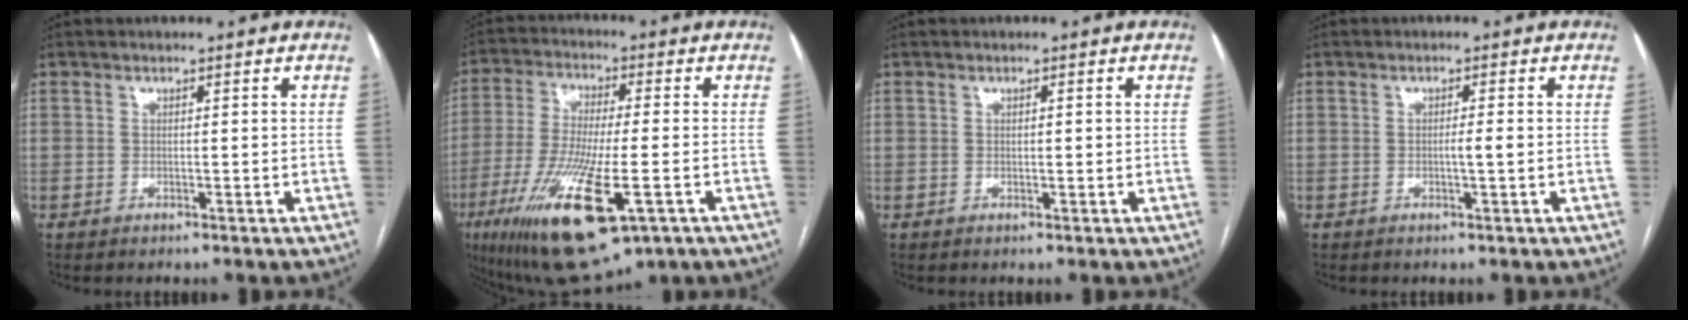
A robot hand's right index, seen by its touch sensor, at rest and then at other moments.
{"total": 18.8, "force": [-7.9, 4.2, 16.5], "torque": [-0.325, -0.042, -0.127]}
{"total": 0.9, "force": [0.1, 0.3, 0.9], "torque": [-0.015, 0.000, 0.002]}
{"total": 2.0, "force": [-0.4, -0.3, 1.9], "torque": [-0.031, 0.000, -0.008]}